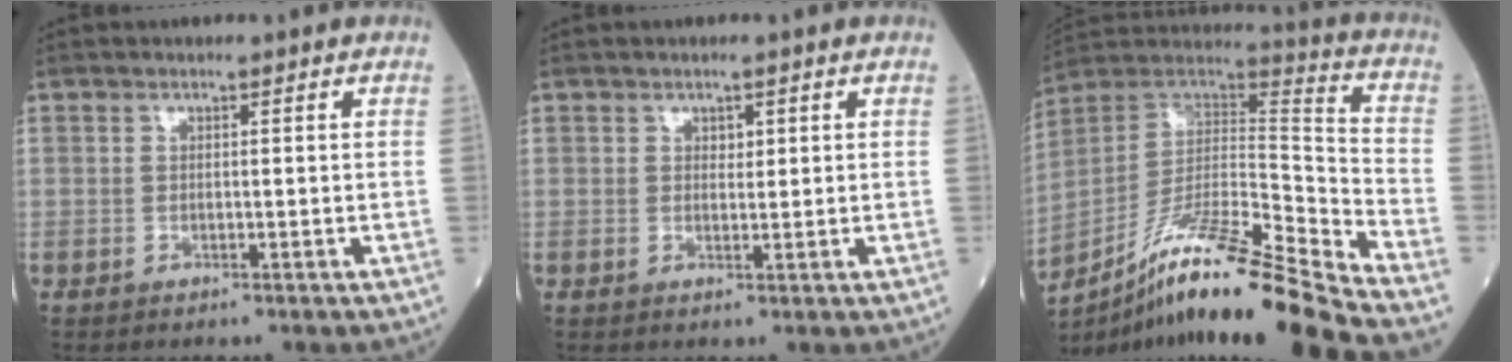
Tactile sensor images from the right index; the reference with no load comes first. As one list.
[{"total": 1.3, "force": [0.6, 0.8, 0.8], "torque": [-0.007, -0.003, 0.009]}, {"total": 22.8, "force": [-17.3, -0.9, 14.8], "torque": [-0.254, -0.009, -0.313]}]